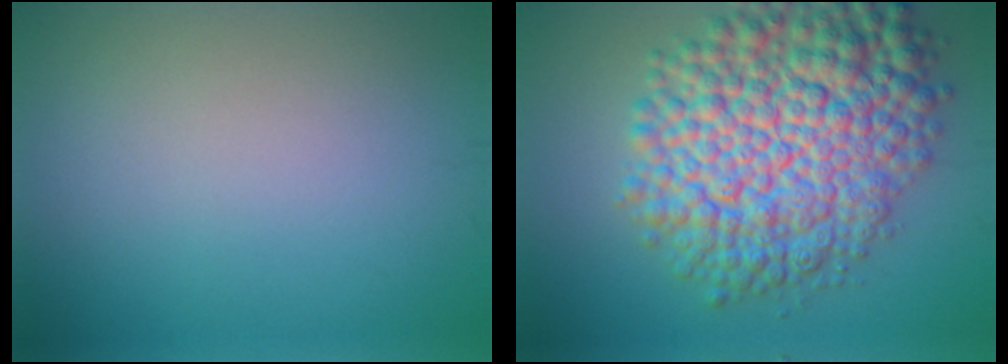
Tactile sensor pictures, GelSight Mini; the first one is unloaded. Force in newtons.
{"total": 12.8, "press": 12.8, "slide": 0.3}